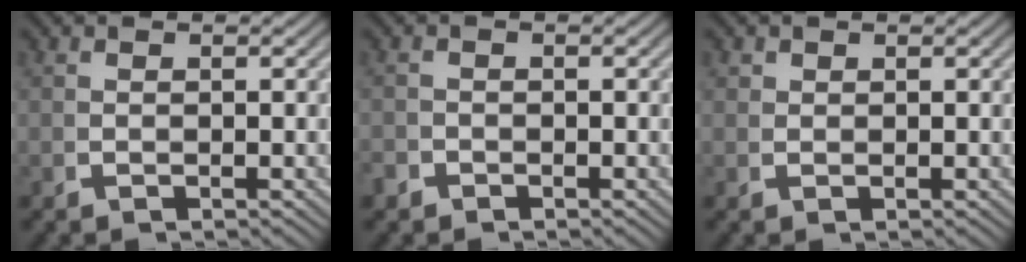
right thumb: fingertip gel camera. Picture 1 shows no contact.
{"total": 1.0, "force": [-0.9, 0.4, -0.2], "torque": [0.008, -0.005, -0.017]}
{"total": 0.9, "force": [0.8, 0.5, 0.1], "torque": [-0.003, -0.004, 0.020]}